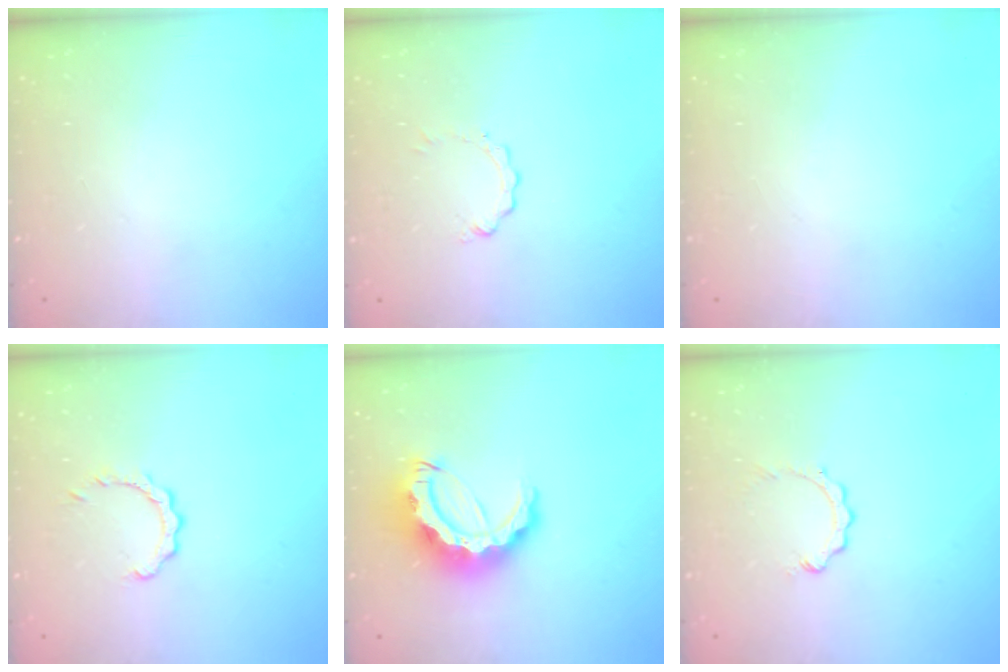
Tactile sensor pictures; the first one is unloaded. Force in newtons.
{"total": 0.7, "press": 0.7, "slide": 0.1}
{"total": 0.0}
{"total": 2.7, "press": 2.6, "slide": 0.2}
{"total": 12.6, "press": 12.5, "slide": 1.3}
{"total": 2.6, "press": 2.6, "slide": 0.3}